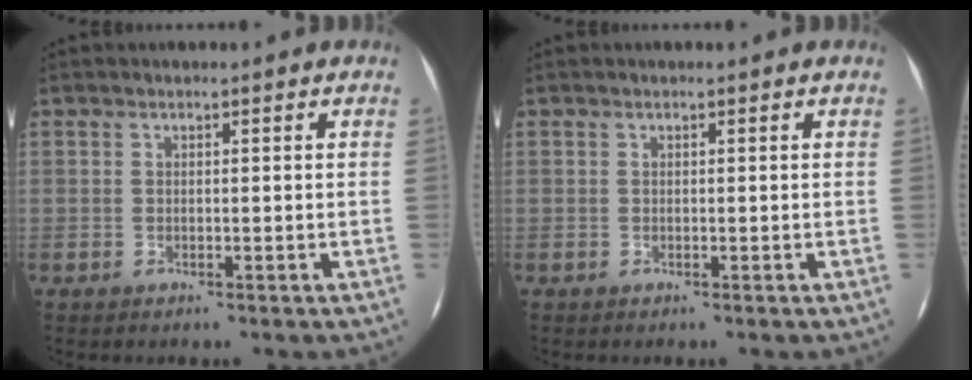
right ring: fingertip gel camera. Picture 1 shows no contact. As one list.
[{"total": 0.0}]